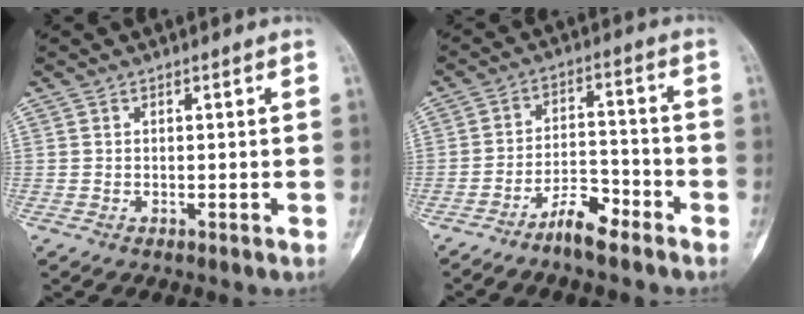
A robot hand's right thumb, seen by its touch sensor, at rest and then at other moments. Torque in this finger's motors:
{"motor_torque": [-0.34, 0.24, 0.10, -0.35, 0.07]}